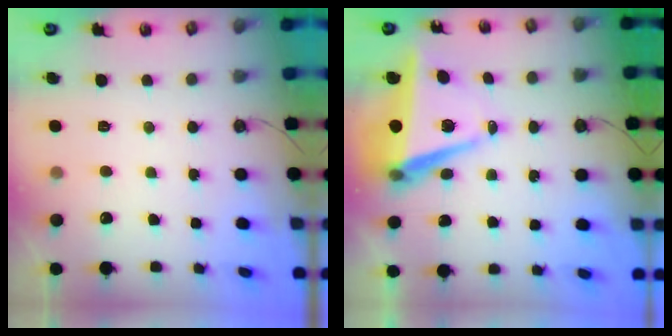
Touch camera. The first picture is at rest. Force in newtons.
{"total": 8.8, "press": 7.6, "slide": 4.3}